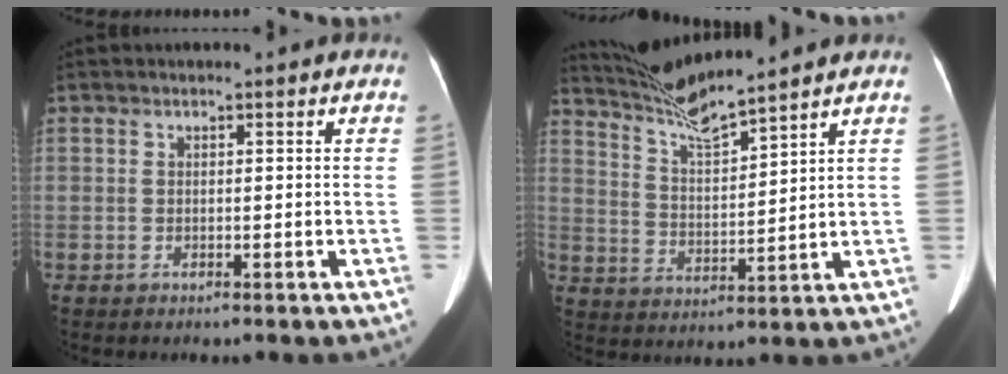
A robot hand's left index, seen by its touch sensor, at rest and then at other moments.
{"total": 8.4, "force": [7.8, -1.6, 2.7], "torque": [-0.064, -0.006, 0.156]}